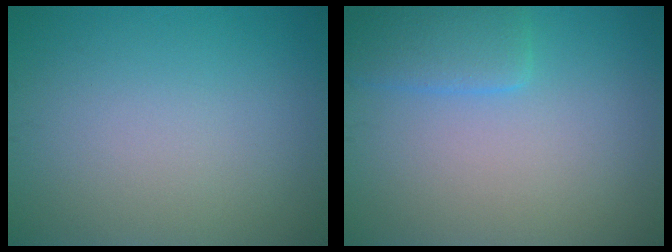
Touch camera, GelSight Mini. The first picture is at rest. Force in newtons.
{"total": 3.0, "press": 3.0, "slide": 0.2}